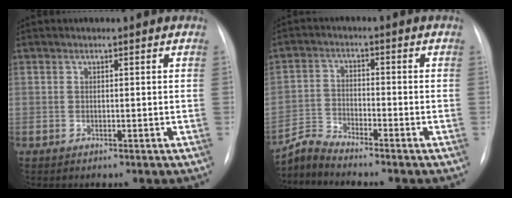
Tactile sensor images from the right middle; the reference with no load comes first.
{"total": 4.3, "force": [-4.1, -0.9, -0.5], "torque": [-0.001, -0.015, -0.083]}